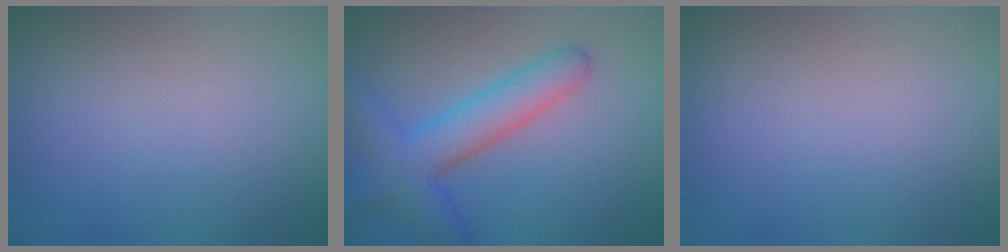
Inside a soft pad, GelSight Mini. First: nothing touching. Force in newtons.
{"total": 5.5, "press": 5.5, "slide": 0.3}
{"total": 0.0}